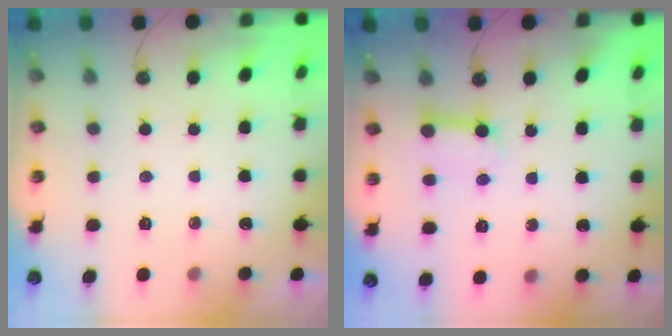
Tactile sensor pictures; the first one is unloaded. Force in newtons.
{"total": 7.0, "press": 7.0, "slide": 0.8}